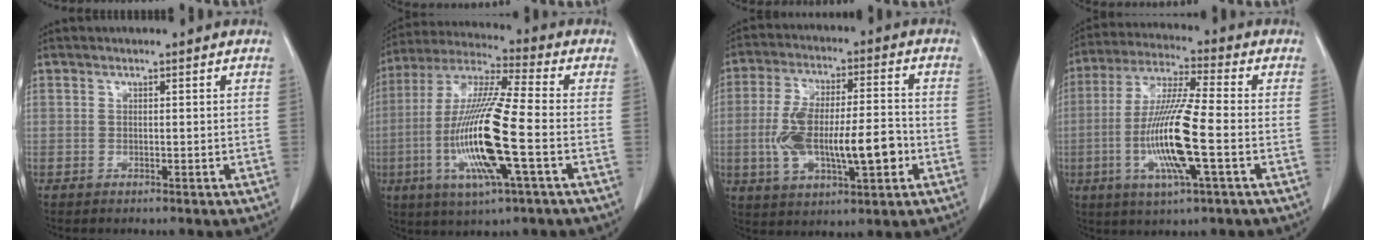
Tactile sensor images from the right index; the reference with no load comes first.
{"total": 17.1, "force": [-4.0, 1.1, 16.6], "torque": [-0.345, -0.013, -0.077]}
{"total": 14.1, "force": [-2.8, 4.3, 13.1], "torque": [-0.248, 0.014, -0.038]}
{"total": 13.8, "force": [-3.1, 0.7, 13.5], "torque": [-0.271, -0.012, -0.061]}